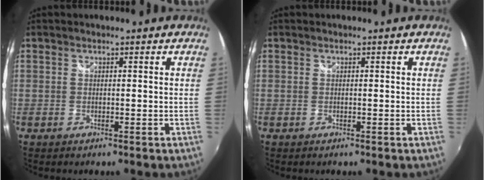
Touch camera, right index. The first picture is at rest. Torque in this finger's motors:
{"motor_torque": [-0.01, 0.02, 0.00, 0.00]}